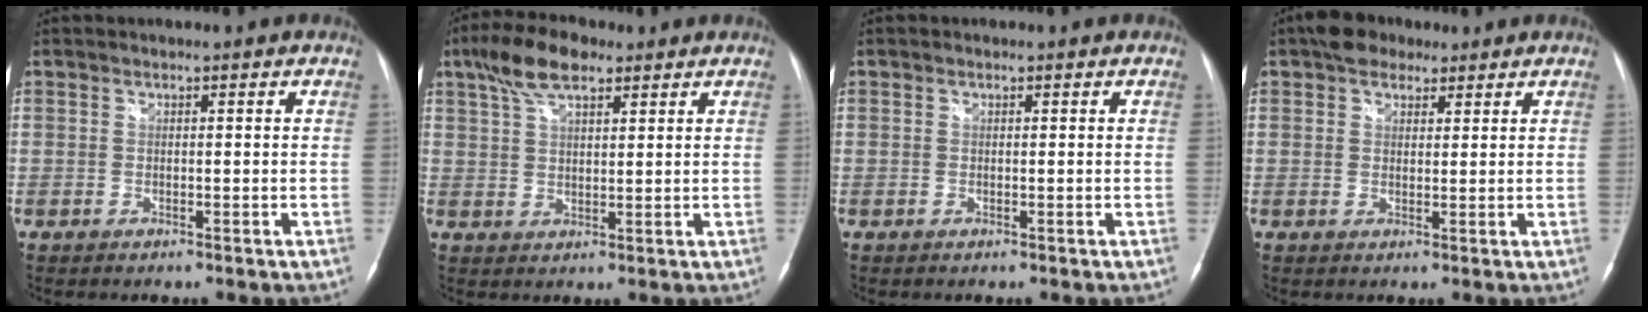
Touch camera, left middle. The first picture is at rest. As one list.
[{"total": 7.9, "force": [5.0, 2.9, 5.3], "torque": [-0.111, 0.022, 0.093]}, {"total": 0.0}, {"total": 4.9, "force": [3.5, 2.8, 2.1], "torque": [-0.041, 0.018, 0.062]}]